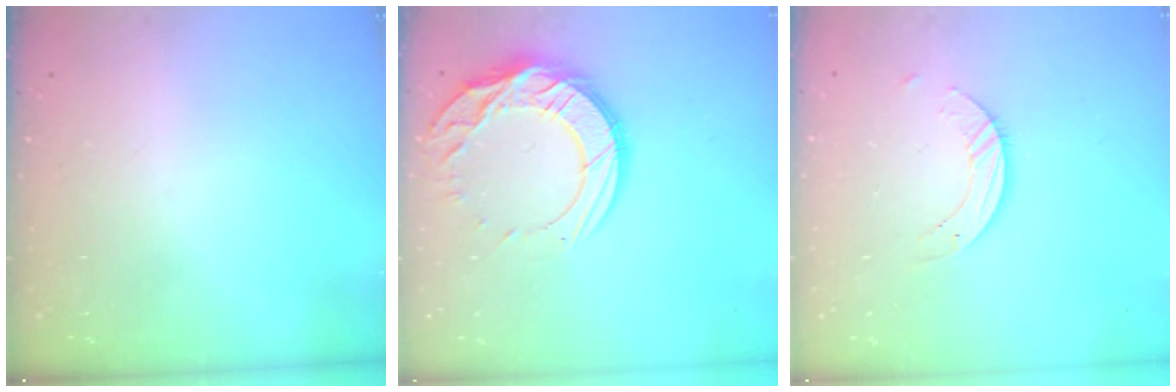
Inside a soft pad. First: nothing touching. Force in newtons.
{"total": 15.5, "press": 15.5, "slide": 1.1}
{"total": 4.2, "press": 4.2, "slide": 0.3}